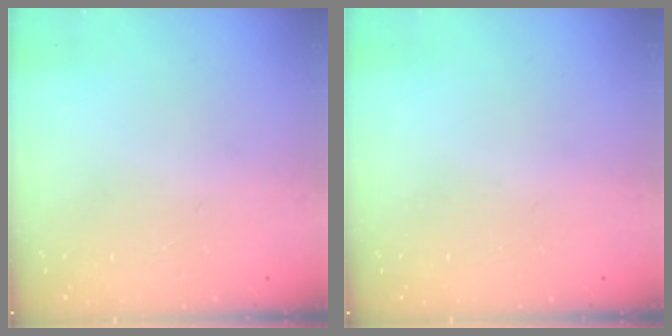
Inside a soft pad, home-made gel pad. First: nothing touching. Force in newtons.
{"total": 0.0}